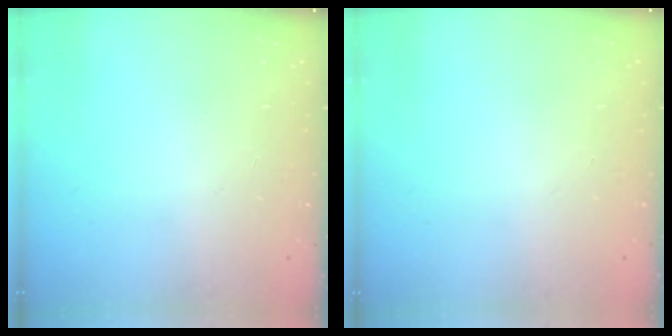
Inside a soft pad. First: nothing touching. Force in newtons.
{"total": 0.0}